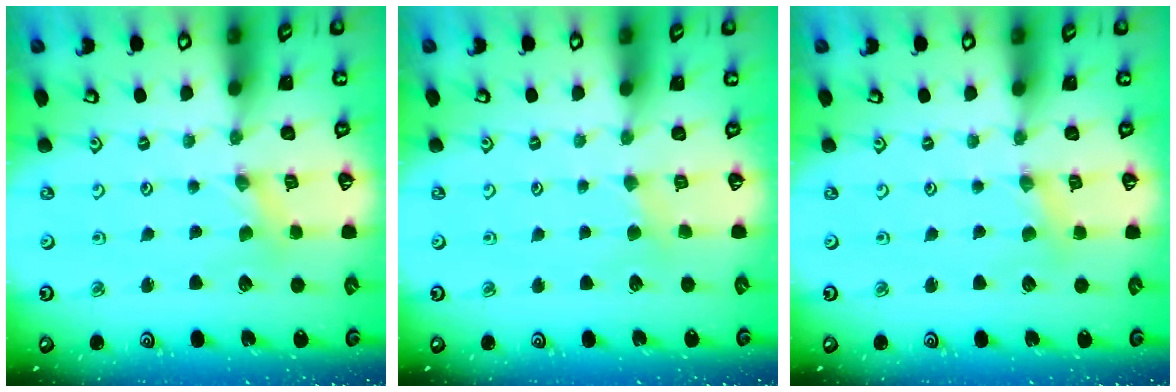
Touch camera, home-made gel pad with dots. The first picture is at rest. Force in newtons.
{"total": 2.8, "press": 2.7, "slide": 0.5}
{"total": 2.7, "press": 2.6, "slide": 0.5}